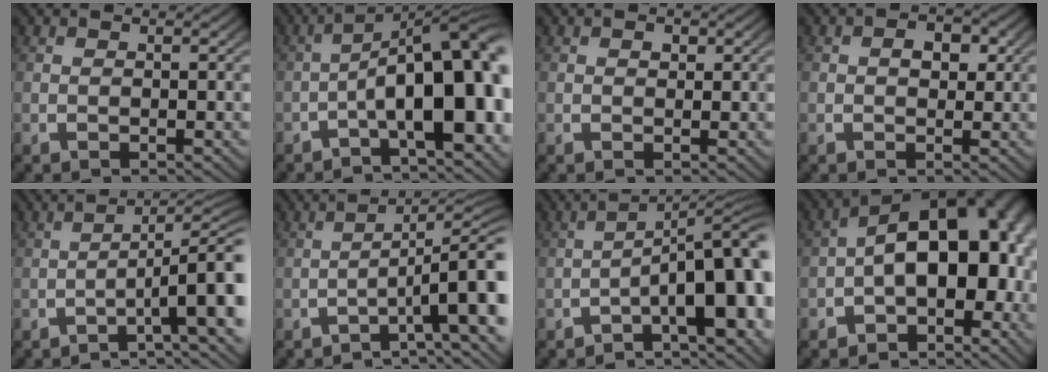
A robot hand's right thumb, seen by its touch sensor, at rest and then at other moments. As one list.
[{"total": 12.2, "force": [-1.9, 6.3, 10.3], "torque": [-0.154, -0.040, -0.013]}, {"total": 0.8, "force": [0.4, 0.5, 0.4], "torque": [-0.003, -0.003, 0.008]}, {"total": 2.1, "force": [0.3, 1.5, 1.4], "torque": [-0.016, -0.003, 0.004]}, {"total": 5.9, "force": [-1.5, 2.6, 5.1], "torque": [-0.077, -0.007, -0.026]}, {"total": 6.6, "force": [-2.0, 2.9, 5.6], "torque": [-0.085, -0.017, -0.028]}, {"total": 9.4, "force": [-1.9, 4.7, 7.8], "torque": [-0.114, -0.026, -0.019]}, {"total": 14.3, "force": [-0.6, 8.8, 11.2], "torque": [-0.143, -0.025, -0.008]}]